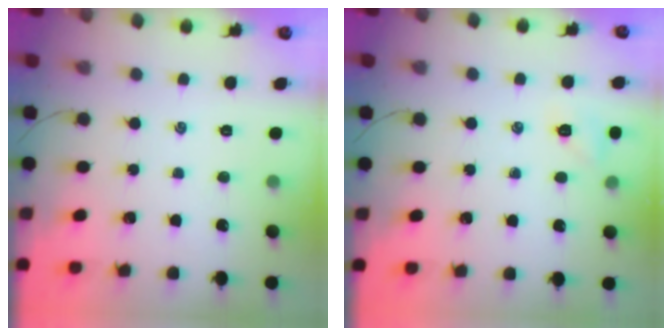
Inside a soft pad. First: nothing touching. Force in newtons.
{"total": 5.1, "press": 4.8, "slide": 1.5}